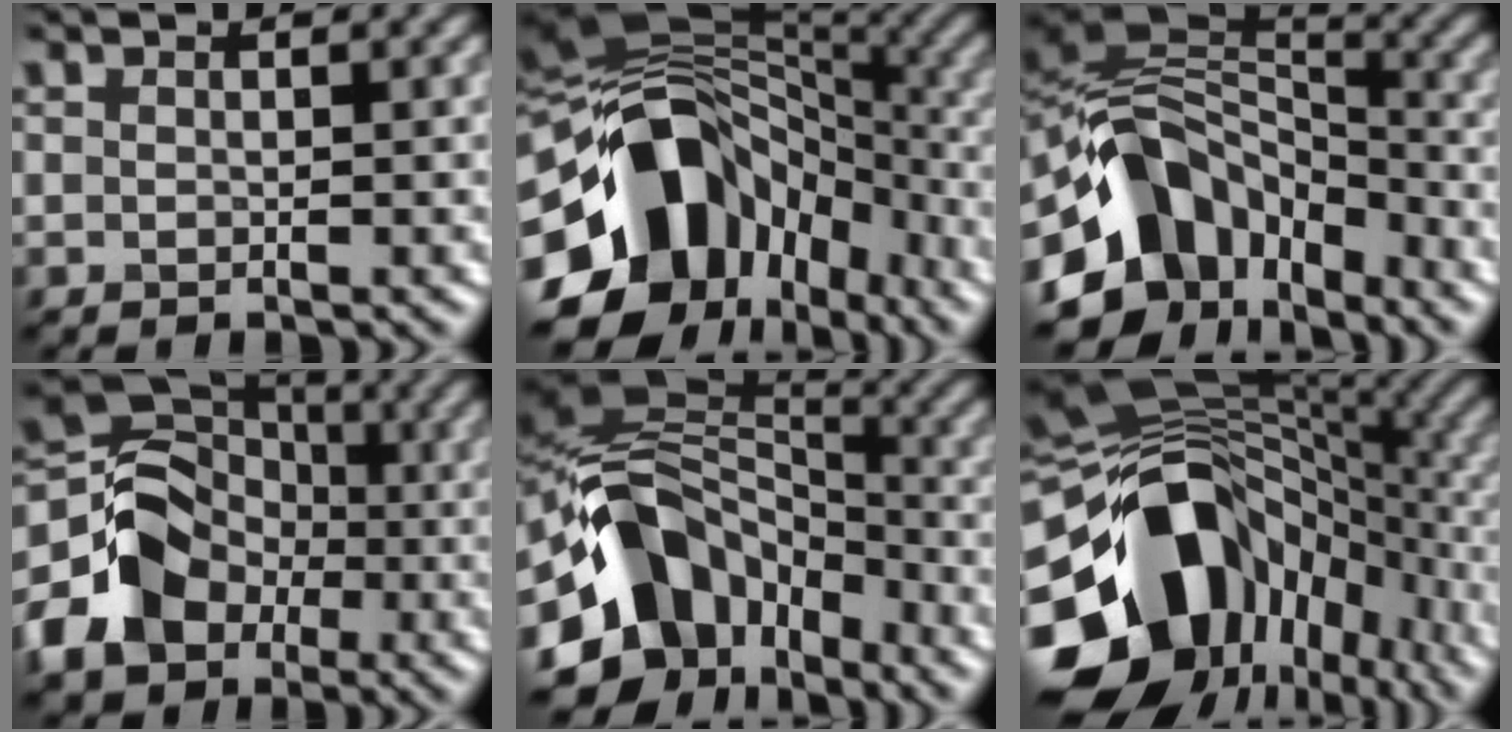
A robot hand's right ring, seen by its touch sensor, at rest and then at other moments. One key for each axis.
{"total": 15.5, "fx": -4.0, "fy": 11.4, "fz": 9.7, "tx": -0.167, "ty": -0.002, "tz": -0.068}
{"total": 11.0, "fx": -5.3, "fy": 7.6, "fz": 5.9, "tx": -0.097, "ty": 0.020, "tz": -0.118}
{"total": 9.1, "fx": -3.1, "fy": 7.4, "fz": 4.4, "tx": -0.071, "ty": 0.001, "tz": -0.061}
{"total": 11.7, "fx": -4.8, "fy": 8.6, "fz": 6.3, "tx": -0.115, "ty": 0.016, "tz": -0.107}
{"total": 16.7, "fx": -5.0, "fy": 12.0, "fz": 10.5, "tx": -0.208, "ty": -0.018, "tz": -0.081}